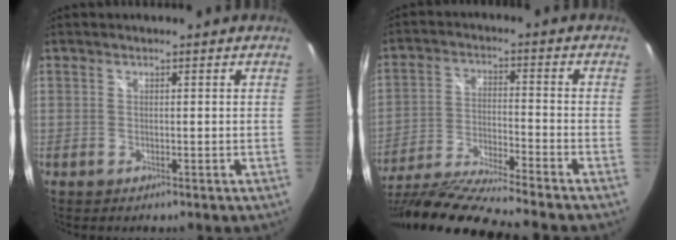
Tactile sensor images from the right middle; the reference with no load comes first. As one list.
[{"total": 19.1, "force": [-16.7, -0.8, 9.3], "torque": [-0.183, -0.053, -0.297]}]